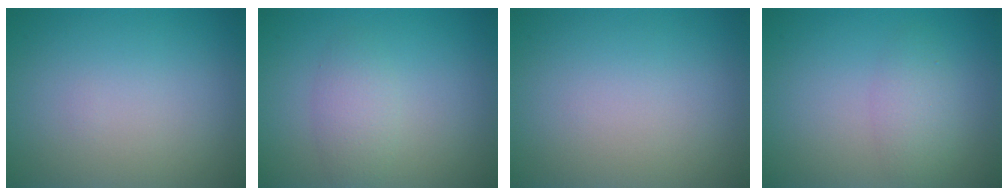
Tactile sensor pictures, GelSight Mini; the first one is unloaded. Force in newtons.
{"total": 2.2, "press": 2.1, "slide": 0.1}
{"total": 0.0}
{"total": 2.2, "press": 2.1, "slide": 0.2}